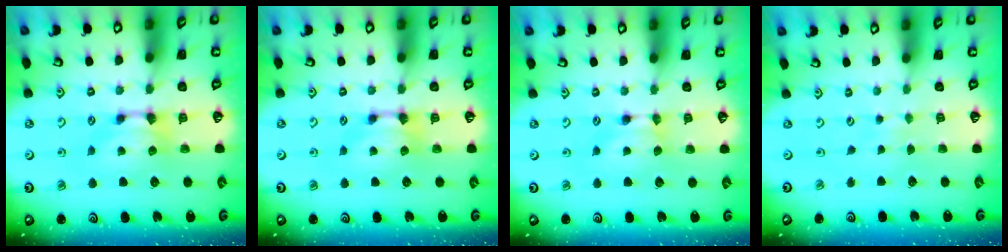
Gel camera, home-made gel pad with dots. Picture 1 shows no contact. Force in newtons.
{"total": 0.0}
{"total": 0.0}
{"total": 4.0, "press": 4.0, "slide": 0.1}